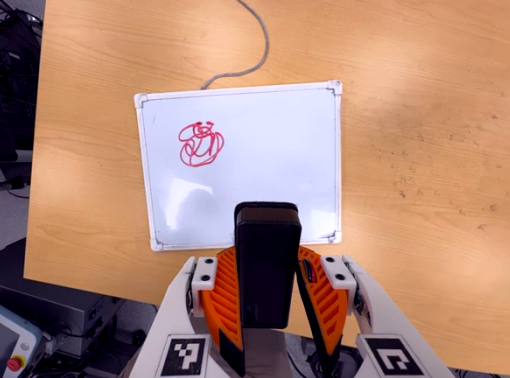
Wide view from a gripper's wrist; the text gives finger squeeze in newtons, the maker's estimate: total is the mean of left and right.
{"total": 7.0, "left": 5.6, "right": 8.3}